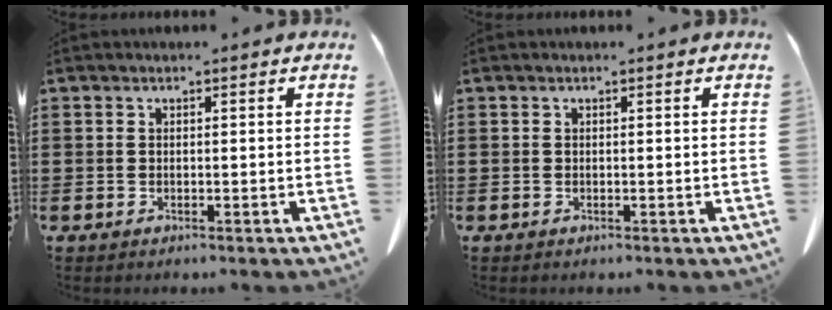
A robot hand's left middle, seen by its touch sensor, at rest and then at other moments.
{"total": 0.0}